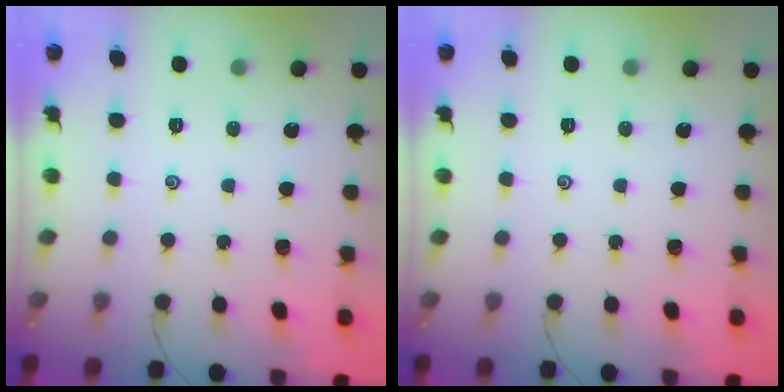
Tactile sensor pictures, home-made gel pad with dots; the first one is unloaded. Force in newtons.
{"total": 0.0}